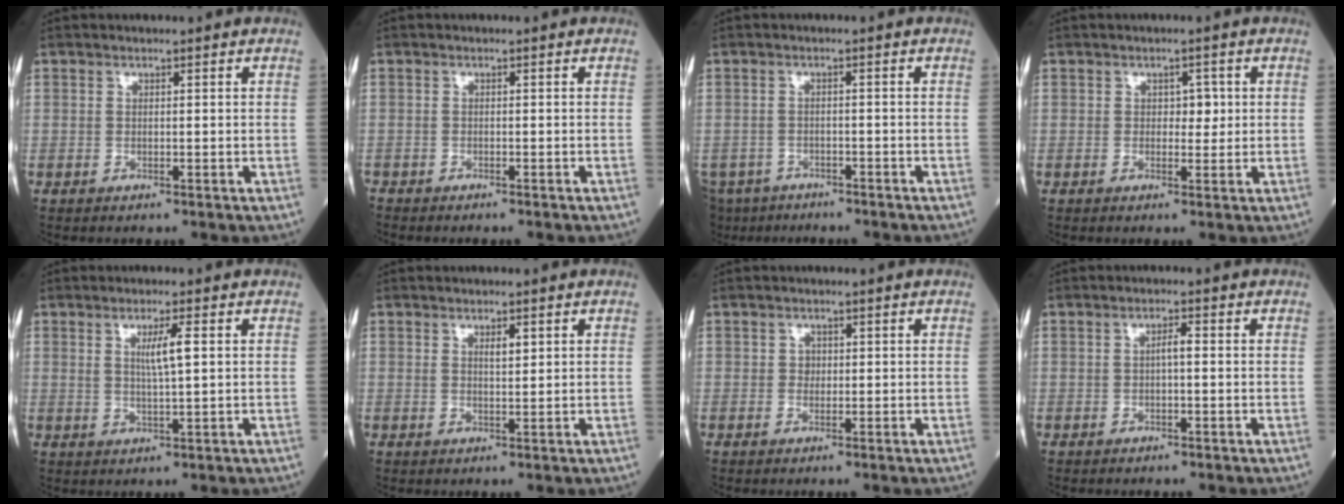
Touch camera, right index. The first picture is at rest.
{"total": 1.6, "force": [-1.6, 0.2, 0.3], "torque": [-0.006, -0.003, -0.026]}
{"total": 7.6, "force": [-6.7, 3.4, 1.4], "torque": [-0.031, -0.009, -0.103]}
{"total": 2.3, "force": [0.4, 1.4, 1.7], "torque": [-0.015, 0.002, 0.003]}
{"total": 4.0, "force": [1.2, 0.1, 3.9], "torque": [-0.070, -0.002, 0.020]}
{"total": 2.0, "force": [0.9, 0.5, 1.7], "torque": [-0.029, -0.001, 0.015]}
{"total": 1.2, "force": [0.1, 1.0, 0.5], "torque": [-0.005, 0.002, 0.001]}
{"total": 1.6, "force": [-0.1, 0.3, 1.5], "torque": [-0.025, 0.004, -0.002]}